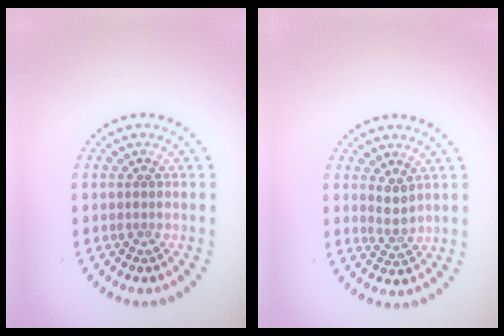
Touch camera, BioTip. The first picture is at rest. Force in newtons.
{"total": 1.8, "press": 1.4, "slide": 1.1}